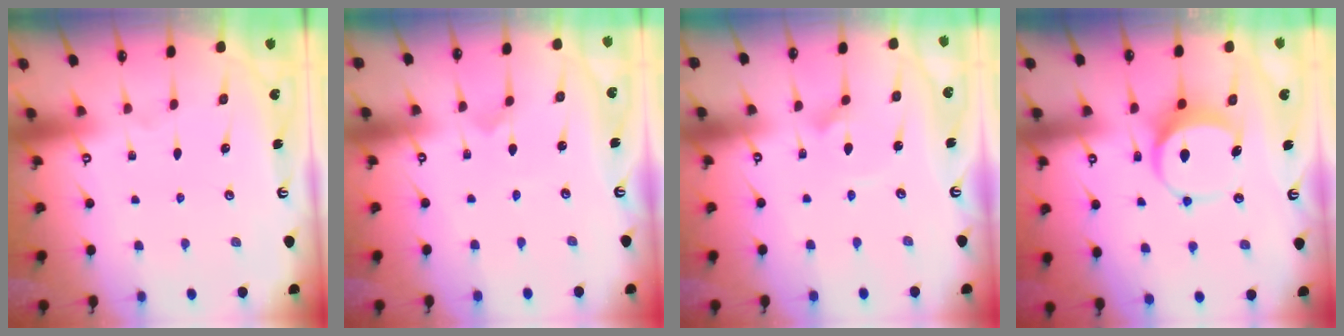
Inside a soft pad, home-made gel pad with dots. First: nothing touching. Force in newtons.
{"total": 0.0}
{"total": 2.9, "press": 2.9, "slide": 0.3}
{"total": 7.7, "press": 7.7, "slide": 0.8}